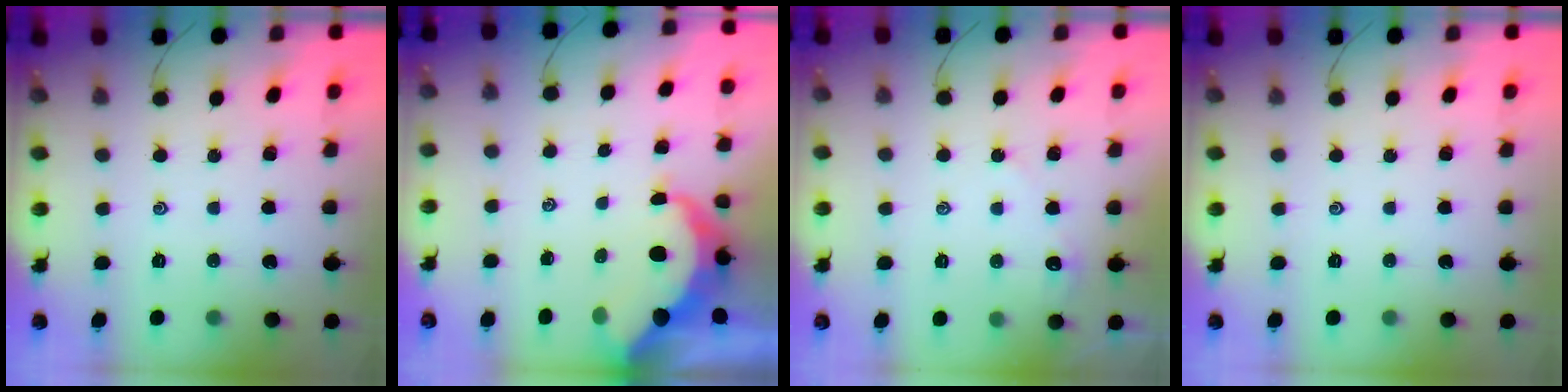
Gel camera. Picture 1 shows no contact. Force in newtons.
{"total": 8.3, "press": 8.2, "slide": 1.3}
{"total": 2.2, "press": 2.2, "slide": 0.3}
{"total": 0.0}